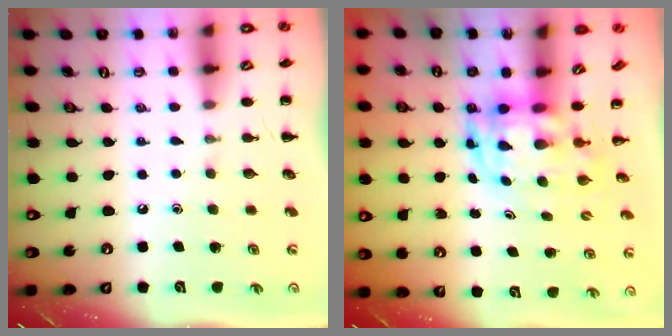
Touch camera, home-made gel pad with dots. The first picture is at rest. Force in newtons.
{"total": 3.2, "press": 3.1, "slide": 0.7}